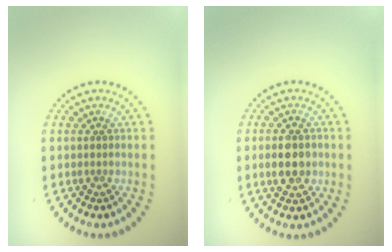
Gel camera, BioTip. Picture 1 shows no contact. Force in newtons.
{"total": 3.0, "press": 3.0, "slide": 0.1}